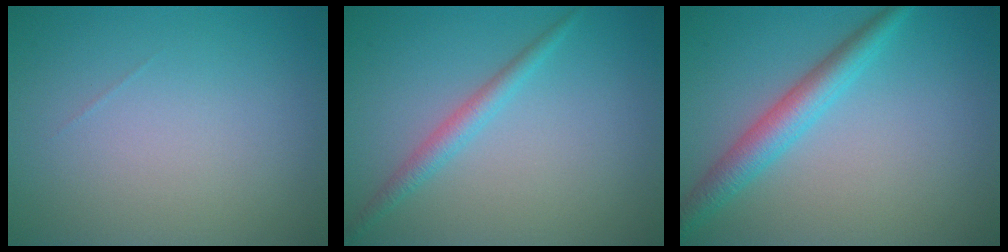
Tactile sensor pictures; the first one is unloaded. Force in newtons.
{"total": 1.9, "press": 1.9, "slide": 0.0}
{"total": 3.7, "press": 3.7, "slide": 0.1}